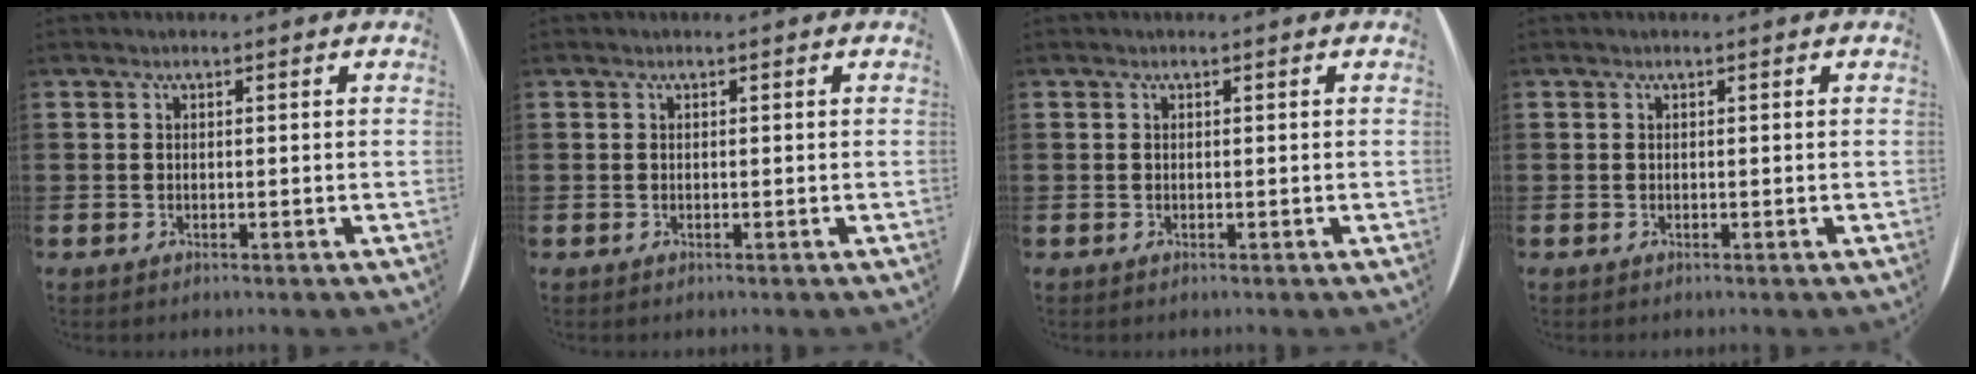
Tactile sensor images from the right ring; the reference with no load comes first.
{"total": 0.0}
{"total": 0.0}
{"total": 0.0}